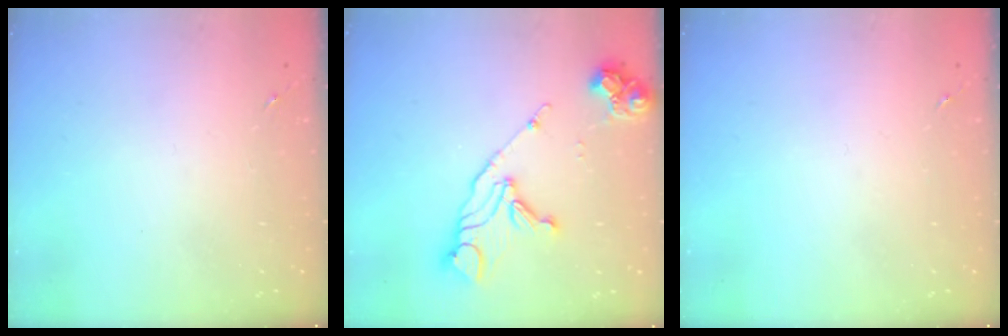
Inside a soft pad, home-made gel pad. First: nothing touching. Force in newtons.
{"total": 14.7, "press": 14.6, "slide": 1.7}
{"total": 0.0}